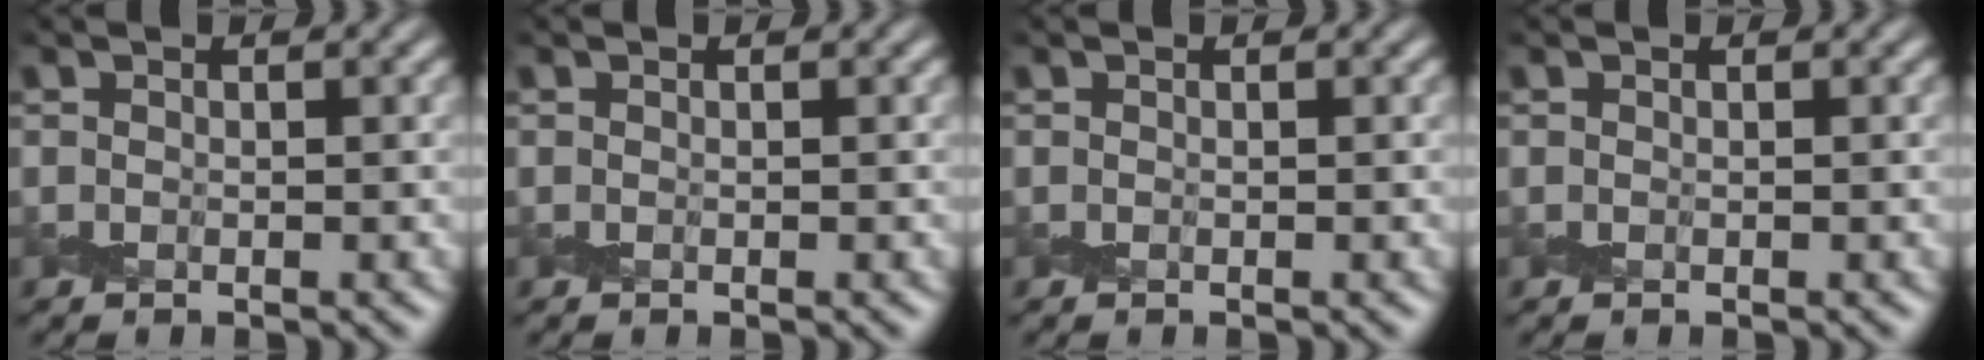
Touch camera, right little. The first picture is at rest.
{"total": 0.0}
{"total": 0.0}
{"total": 0.0}